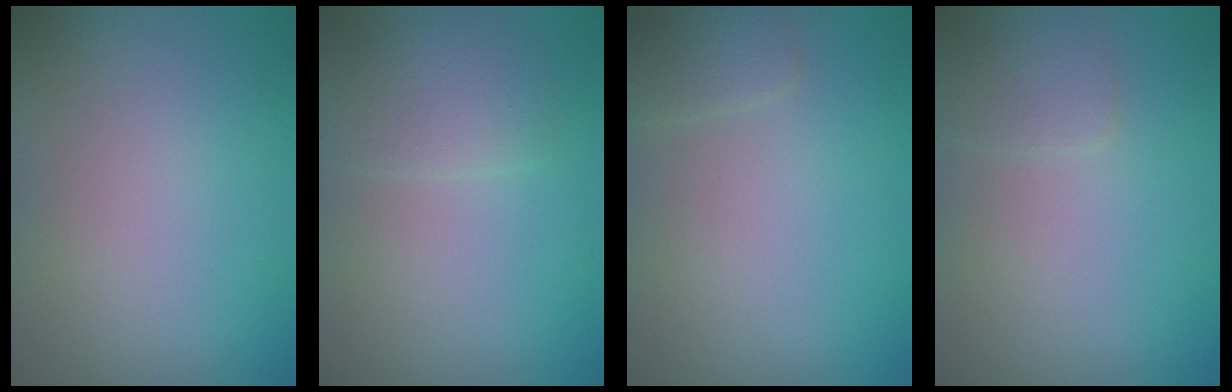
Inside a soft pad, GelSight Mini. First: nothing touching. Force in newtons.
{"total": 2.3, "press": 2.2, "slide": 0.1}
{"total": 1.4, "press": 1.4, "slide": 0.1}
{"total": 1.3, "press": 1.3, "slide": 0.1}